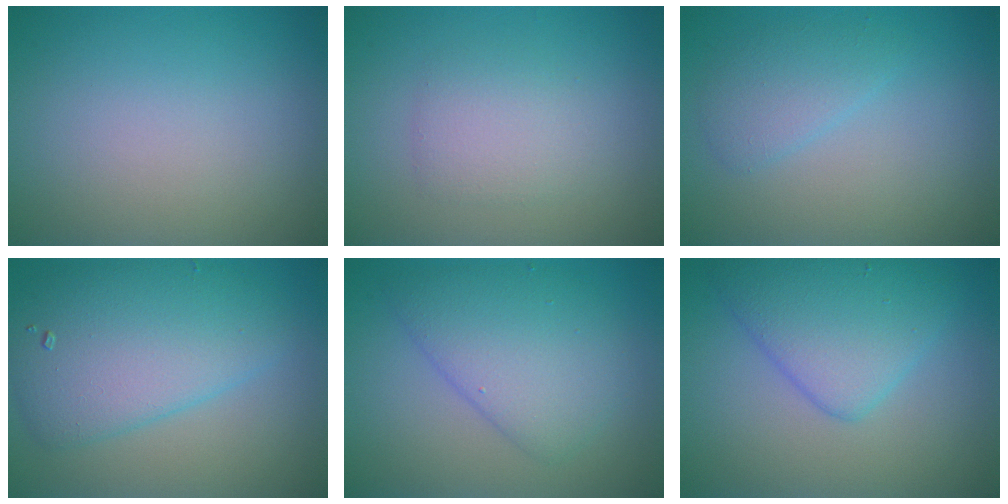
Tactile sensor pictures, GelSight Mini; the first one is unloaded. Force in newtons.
{"total": 2.3, "press": 2.3, "slide": 0.1}
{"total": 2.2, "press": 2.2, "slide": 0.1}
{"total": 6.7, "press": 6.7, "slide": 0.1}
{"total": 5.0, "press": 5.0, "slide": 0.3}
{"total": 5.1, "press": 5.1, "slide": 0.1}